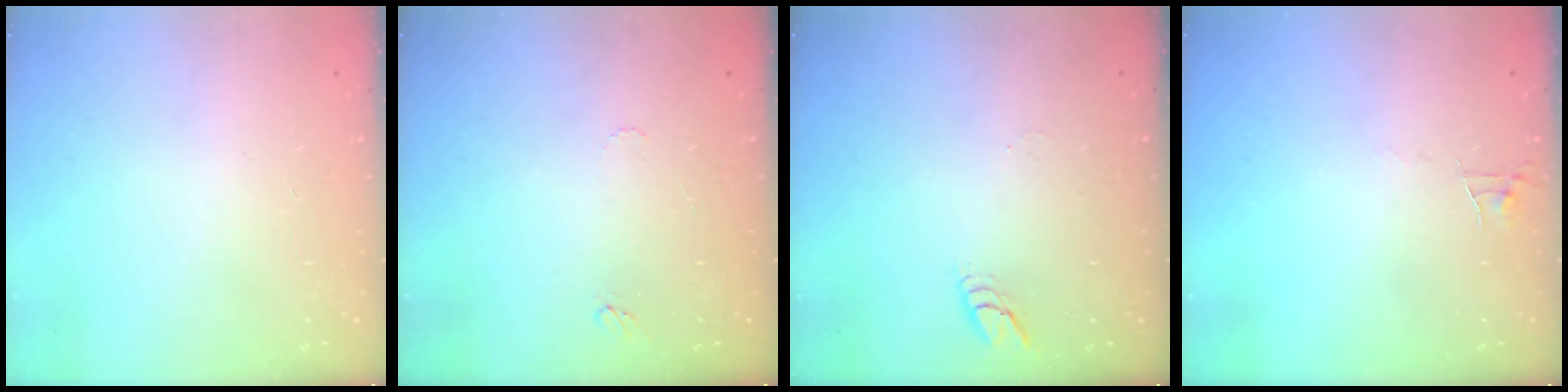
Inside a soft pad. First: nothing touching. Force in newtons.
{"total": 4.9, "press": 4.9, "slide": 0.5}
{"total": 4.4, "press": 4.3, "slide": 0.4}
{"total": 3.5, "press": 3.5, "slide": 0.3}